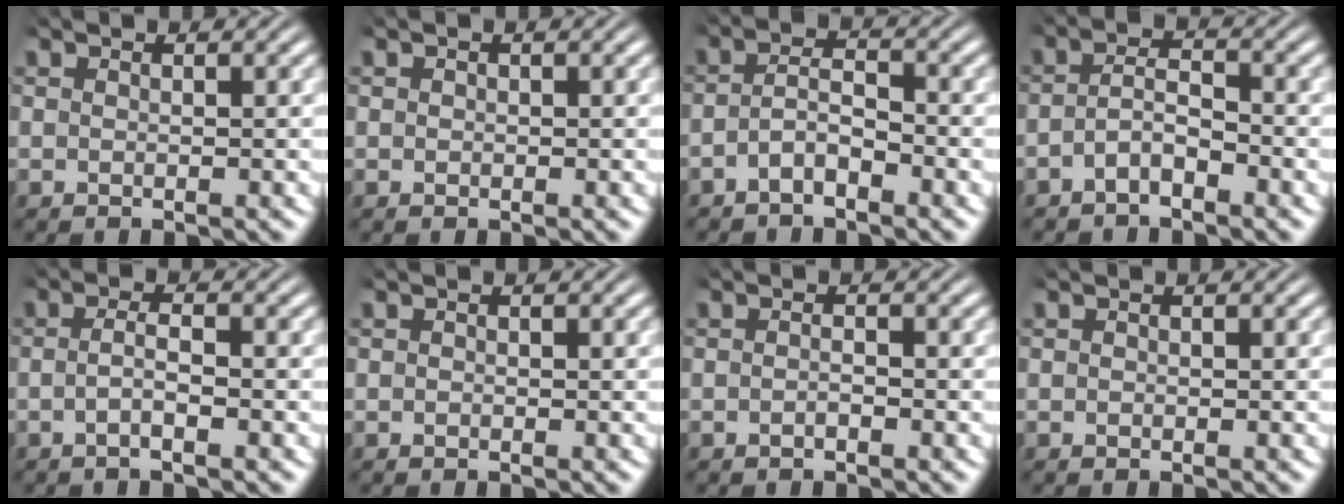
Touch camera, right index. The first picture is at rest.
{"total": 0.0}
{"total": 3.2, "force": [-2.2, 1.5, 1.8], "torque": [-0.034, -0.010, -0.038]}
{"total": 3.1, "force": [-2.2, 1.4, 1.6], "torque": [-0.031, -0.010, -0.038]}
{"total": 2.3, "force": [-1.2, 0.3, 2.0], "torque": [-0.037, -0.005, -0.023]}
{"total": 0.0}
{"total": 1.0, "force": [-0.8, 0.3, 0.5], "torque": [-0.010, 0.000, -0.016]}
{"total": 0.0}